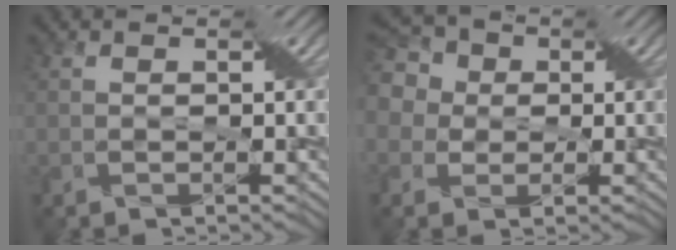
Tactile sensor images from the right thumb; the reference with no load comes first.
{"total": 8.6, "force": [2.1, 7.3, 4.1], "torque": [-0.131, 0.036, 0.007]}